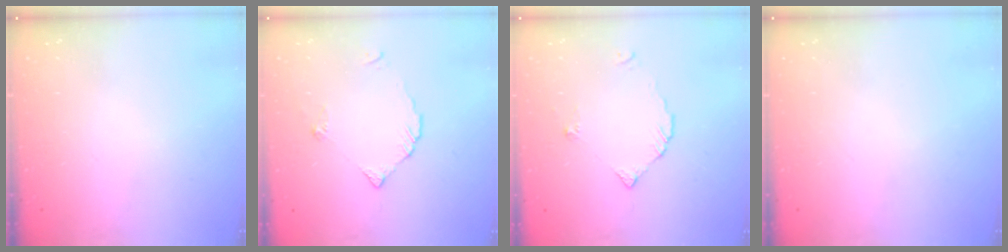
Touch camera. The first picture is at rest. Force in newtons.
{"total": 3.1, "press": 3.1, "slide": 0.2}
{"total": 3.0, "press": 3.0, "slide": 0.2}
{"total": 0.0}